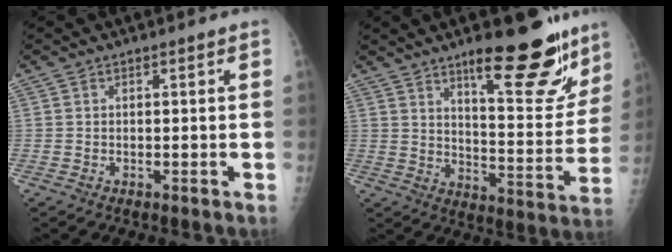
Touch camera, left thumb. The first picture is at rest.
{"total": 18.7, "force": [12.5, 5.2, 12.9], "torque": [-0.129, -0.090, 0.186]}